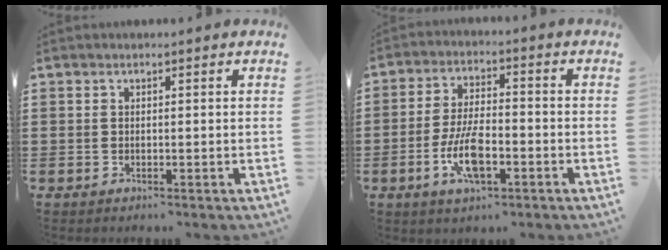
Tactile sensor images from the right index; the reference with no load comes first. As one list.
[{"total": 8.1, "force": [-2.9, 3.3, 6.8], "torque": [-0.152, -0.006, -0.057]}]